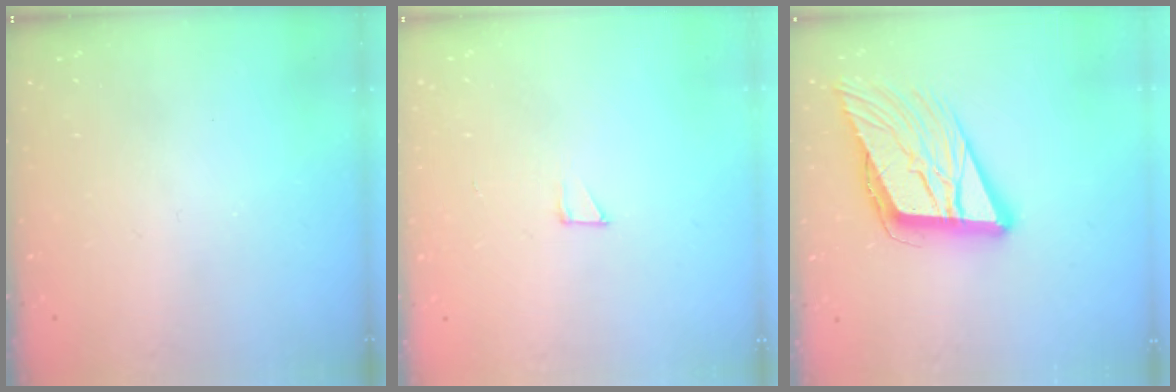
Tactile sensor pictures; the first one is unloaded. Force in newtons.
{"total": 2.1, "press": 2.1, "slide": 0.1}
{"total": 15.3, "press": 14.7, "slide": 4.1}